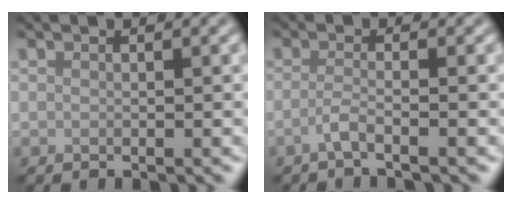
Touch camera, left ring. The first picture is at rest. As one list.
[{"total": 1.9, "force": [-1.2, 0.4, 1.4], "torque": [-0.025, -0.002, -0.033]}]